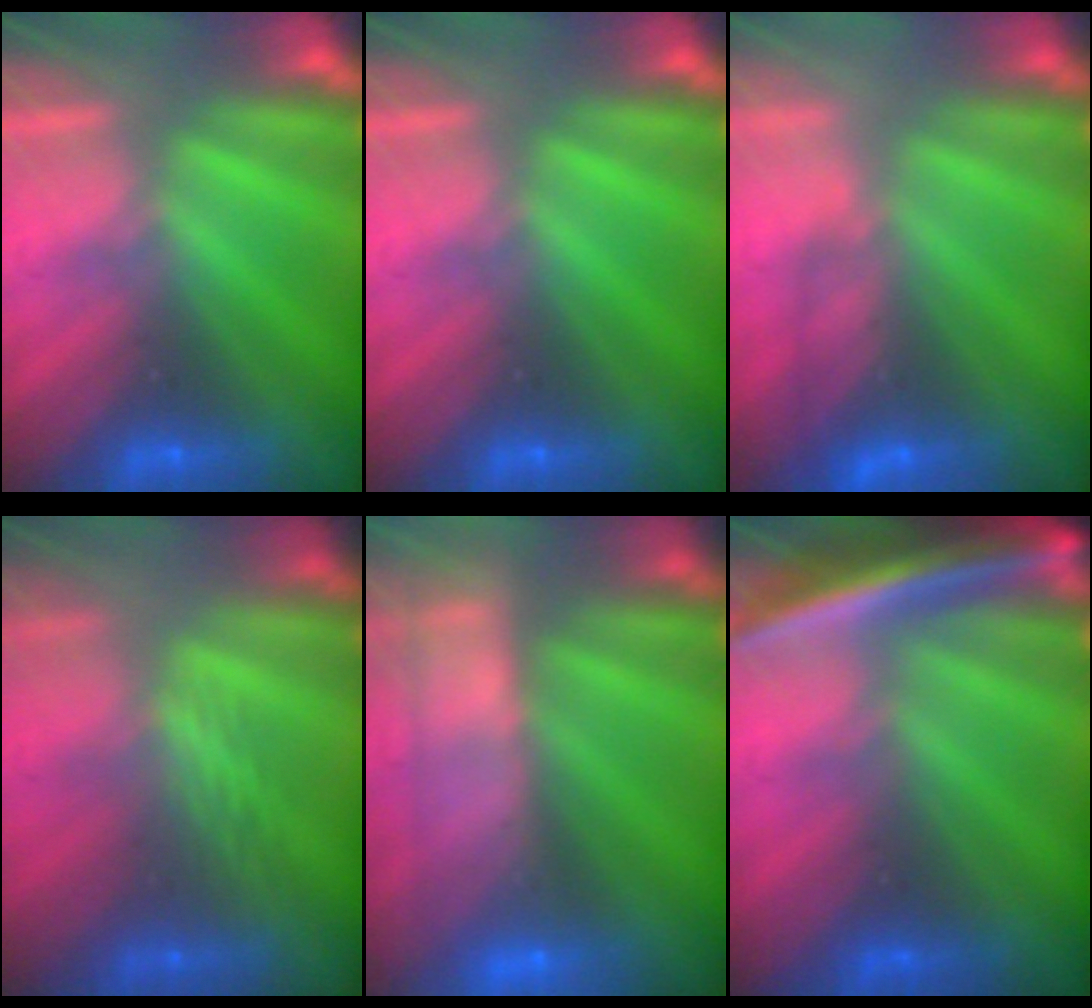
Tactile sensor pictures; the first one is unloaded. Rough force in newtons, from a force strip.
{"total": 0.0}
{"total": 4.6}
{"total": 2.4}
{"total": 8.4}
{"total": 7.1}